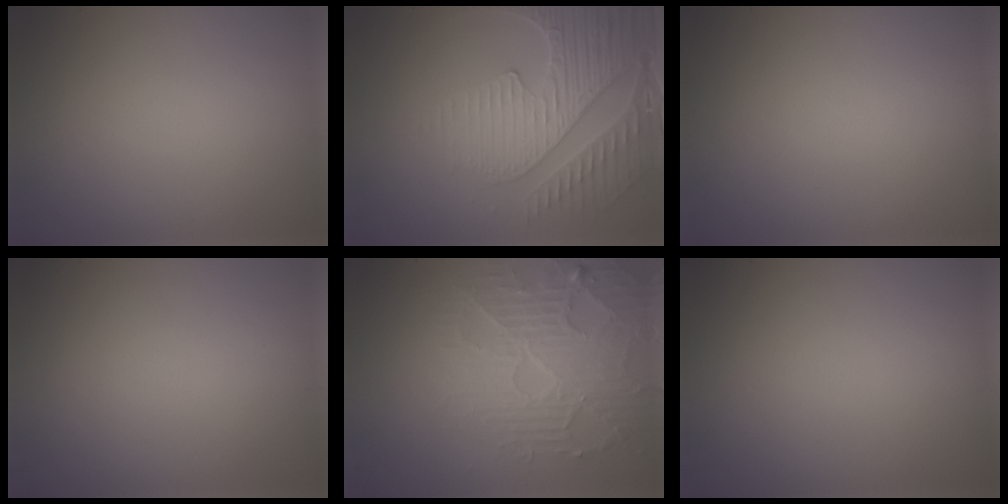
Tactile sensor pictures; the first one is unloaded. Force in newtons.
{"total": 4.7, "press": 4.4, "slide": 1.5}
{"total": 0.0}
{"total": 0.0}
{"total": 4.7, "press": 4.1, "slide": 2.4}
{"total": 0.0}